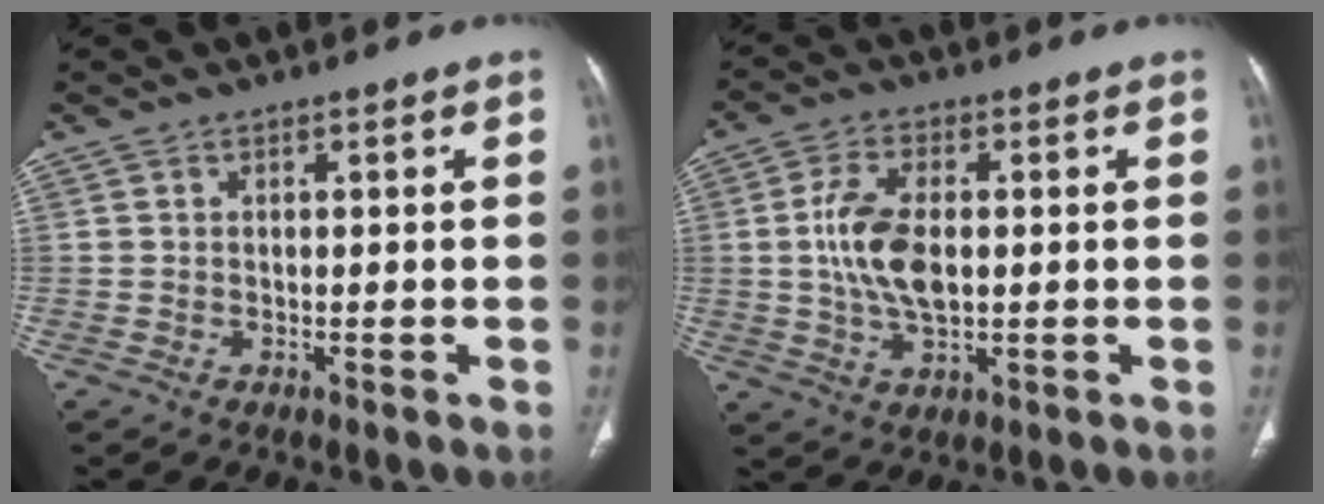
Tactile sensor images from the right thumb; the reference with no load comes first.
{"total": 10.1, "force": [0.4, 5.3, 8.6], "torque": [-0.172, 0.000, 0.011]}